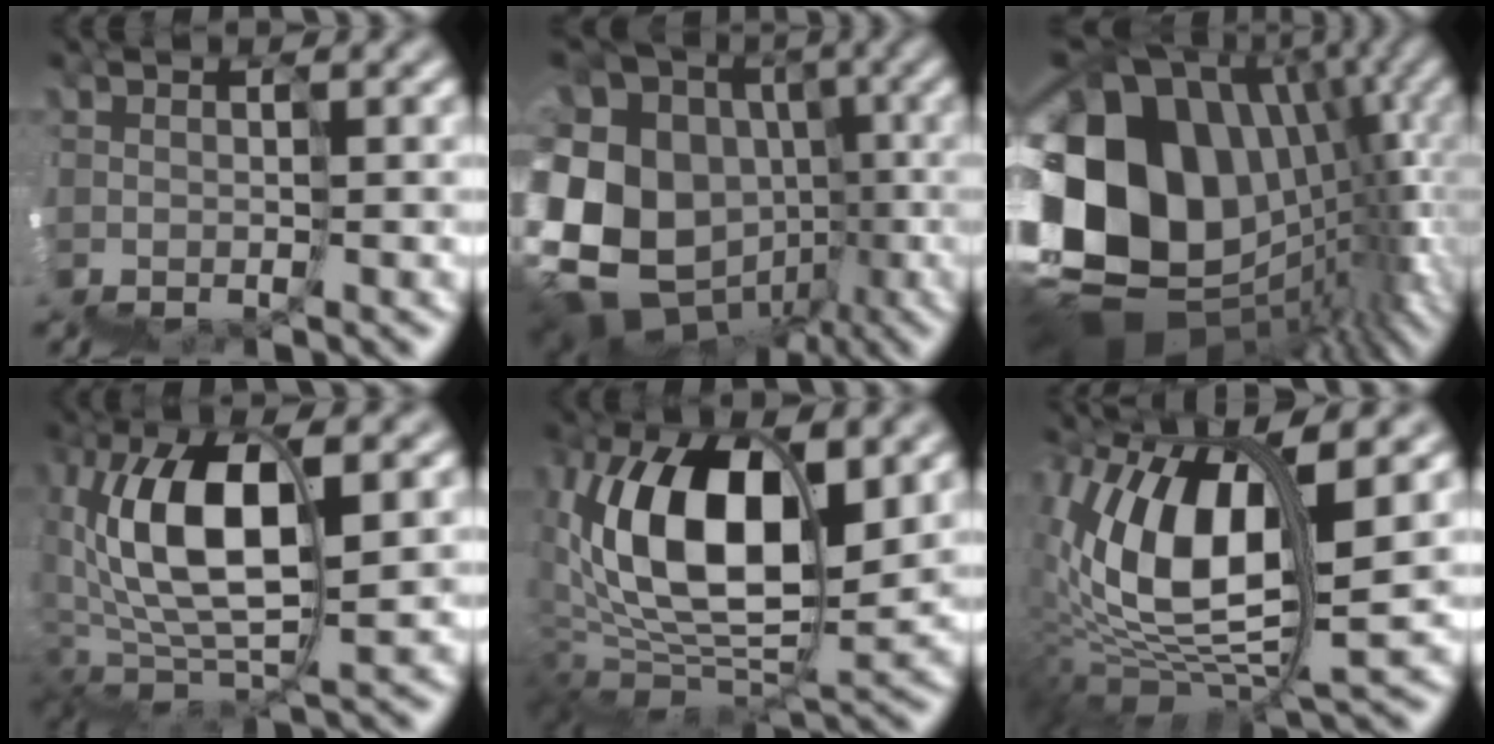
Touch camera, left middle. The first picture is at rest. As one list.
[{"total": 13.1, "force": [-3.3, 11.9, 4.5], "torque": [-0.127, 0.019, -0.070]}, {"total": 13.2, "force": [0.1, 11.3, 6.8], "torque": [-0.151, -0.006, 0.031]}, {"total": 6.5, "force": [1.7, 3.3, 5.3], "torque": [-0.101, 0.025, 0.019]}, {"total": 7.7, "force": [2.6, 4.4, 5.8], "torque": [-0.100, 0.013, 0.038]}, {"total": 7.5, "force": [3.0, 2.9, 6.2], "torque": [-0.148, 0.022, 0.051]}]